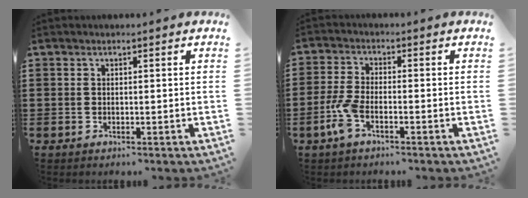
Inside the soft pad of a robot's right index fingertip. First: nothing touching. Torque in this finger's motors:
{"motor_torque": [1.34, 0.79, 0.58, 0.13]}